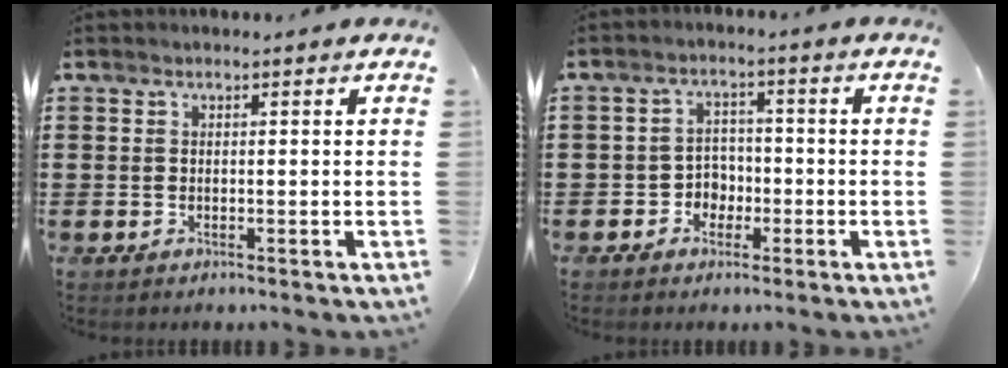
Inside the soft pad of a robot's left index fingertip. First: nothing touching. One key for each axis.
{"total": 3.3, "fx": -1.9, "fy": 2.5, "fz": 1.1, "tx": -0.030, "ty": 0.006, "tz": -0.042}